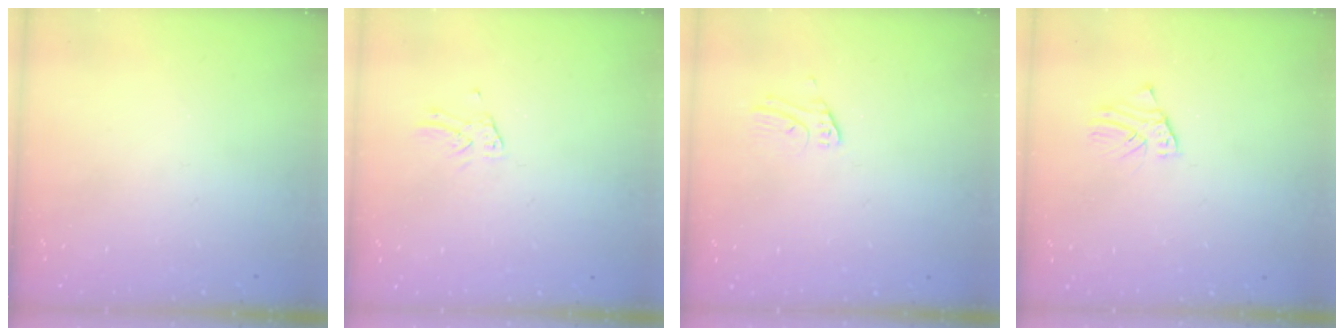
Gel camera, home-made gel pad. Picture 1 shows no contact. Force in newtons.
{"total": 1.1, "press": 1.1, "slide": 0.1}
{"total": 2.8, "press": 2.8, "slide": 0.2}
{"total": 1.6, "press": 1.6, "slide": 0.2}